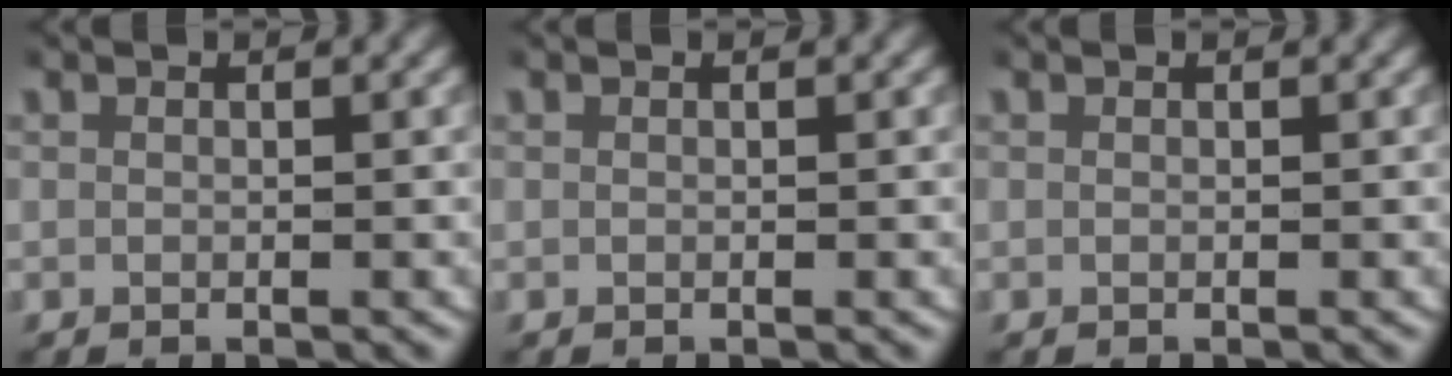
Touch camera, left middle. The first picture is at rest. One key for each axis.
{"total": 0.0}
{"total": 0.0}